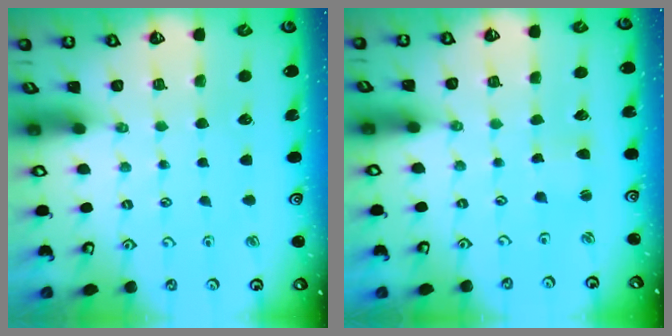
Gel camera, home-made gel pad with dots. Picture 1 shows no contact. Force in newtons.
{"total": 2.2, "press": 2.2, "slide": 0.3}